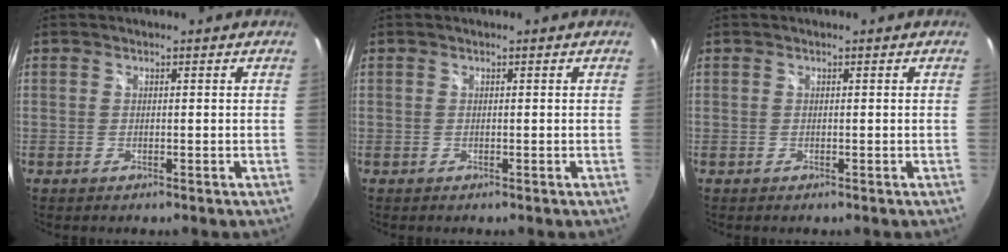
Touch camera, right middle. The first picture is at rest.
{"total": 0.0}
{"total": 0.0}